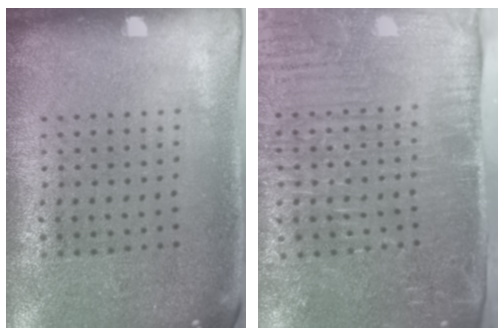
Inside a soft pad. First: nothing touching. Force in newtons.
{"total": 5.0, "press": 4.3, "slide": 2.5}